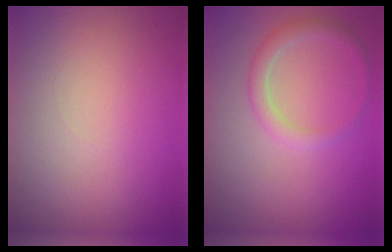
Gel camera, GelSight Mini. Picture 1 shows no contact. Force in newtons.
{"total": 1.9, "press": 1.9, "slide": 0.1}